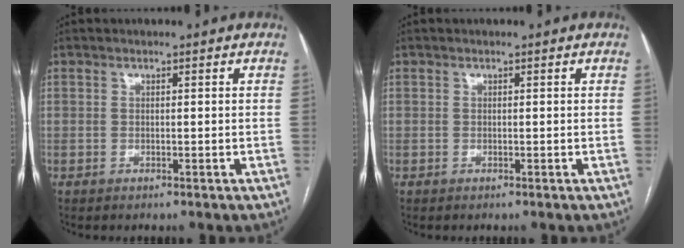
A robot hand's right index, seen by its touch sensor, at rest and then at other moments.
{"total": 0.0}